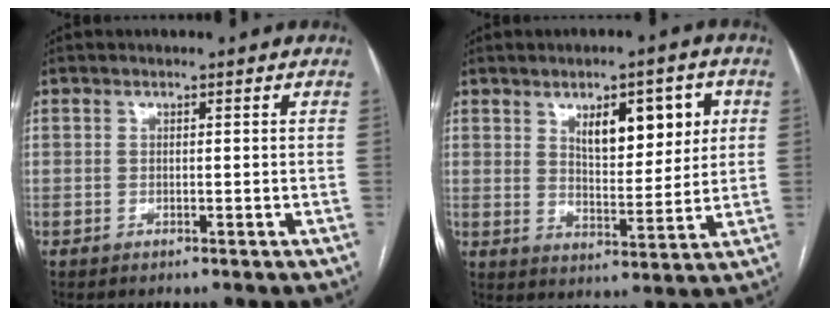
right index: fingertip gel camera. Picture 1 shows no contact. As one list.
[{"total": 9.6, "force": [3.8, 3.8, 8.0], "torque": [-0.113, 0.004, 0.063]}]